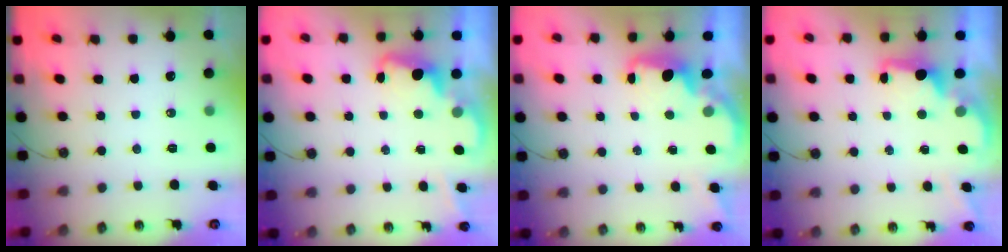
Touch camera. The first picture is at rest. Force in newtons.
{"total": 2.4, "press": 2.3, "slide": 0.6}
{"total": 1.6, "press": 1.5, "slide": 0.7}
{"total": 1.8, "press": 1.7, "slide": 0.6}